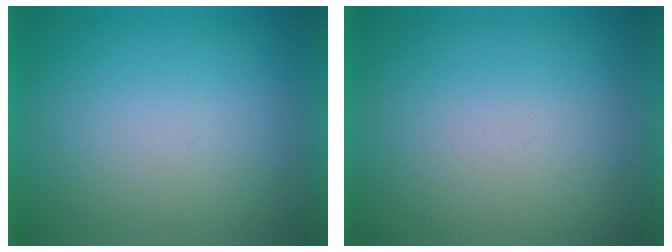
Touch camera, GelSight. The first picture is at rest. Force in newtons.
{"total": 2.0}